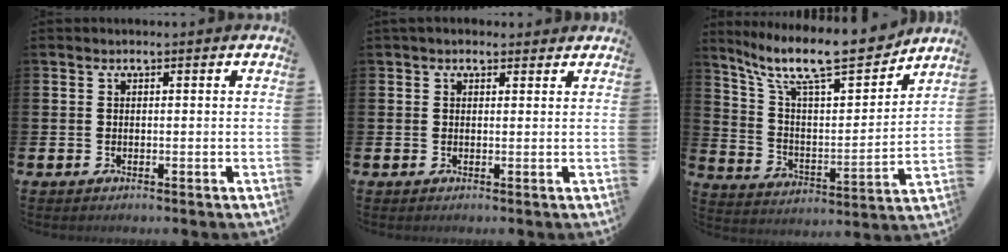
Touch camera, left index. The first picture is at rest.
{"total": 1.4, "force": [1.2, 0.8, 0.3], "torque": [-0.001, 0.005, 0.019]}
{"total": 12.3, "force": [10.6, 2.5, 5.8], "torque": [-0.142, -0.074, 0.178]}